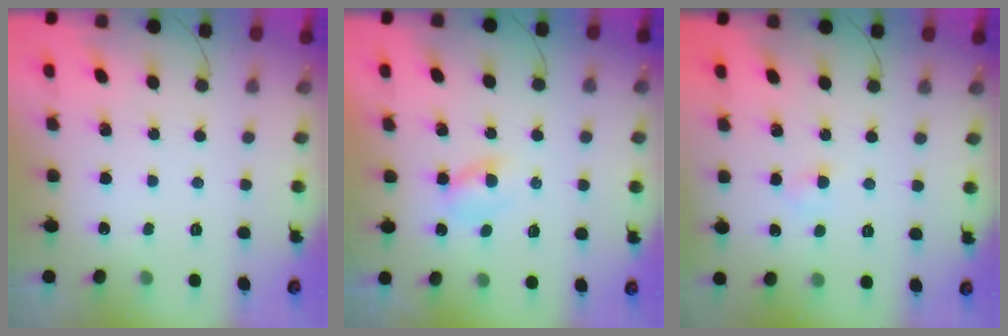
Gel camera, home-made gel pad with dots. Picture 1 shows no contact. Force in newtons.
{"total": 1.9, "press": 1.7, "slide": 0.9}
{"total": 2.5, "press": 2.3, "slide": 1.1}